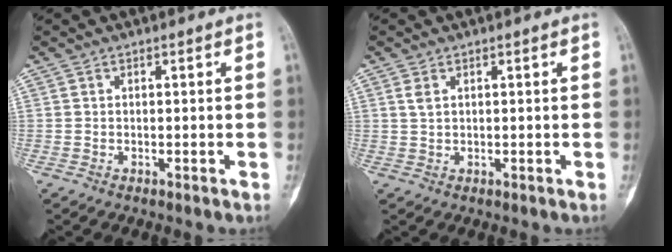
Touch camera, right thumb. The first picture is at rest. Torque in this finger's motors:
{"motor_torque": [-0.32, 0.41, 0.43, 0.11, 0.05]}